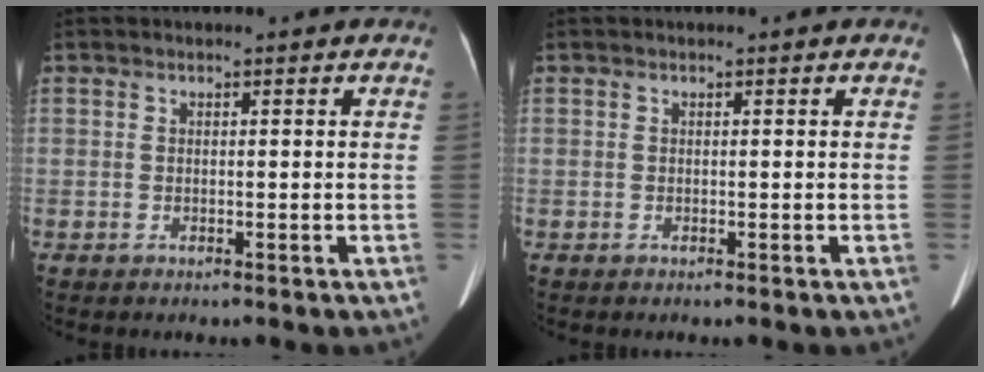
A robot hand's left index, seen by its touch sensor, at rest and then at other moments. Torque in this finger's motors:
{"motor_torque": [0.00, 0.01, 0.00, 0.00]}